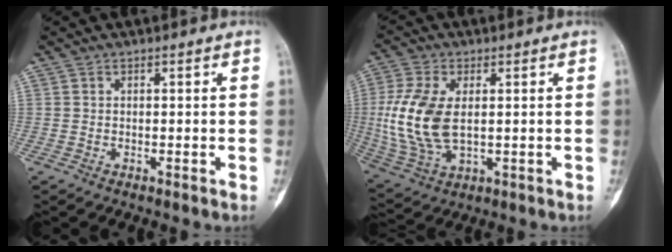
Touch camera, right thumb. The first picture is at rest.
{"total": 13.9, "force": [0.9, 7.8, 11.5], "torque": [-0.254, -0.007, 0.026]}